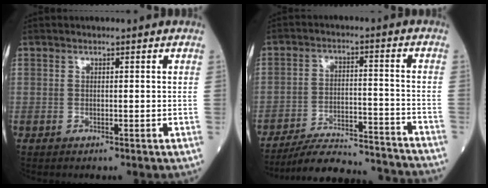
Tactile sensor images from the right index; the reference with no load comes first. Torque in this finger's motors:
{"motor_torque": [-0.04, -0.20, 0.49, 0.05]}